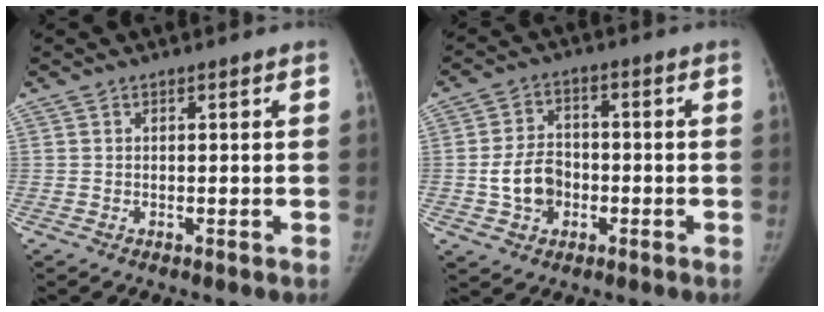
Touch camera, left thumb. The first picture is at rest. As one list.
[{"total": 8.0, "force": [-1.9, 6.2, 4.7], "torque": [-0.063, 0.018, -0.035]}]